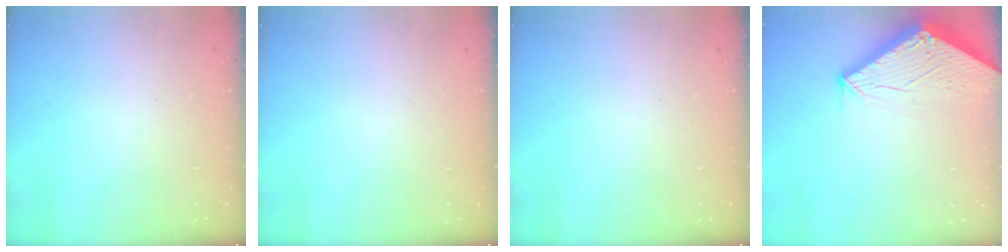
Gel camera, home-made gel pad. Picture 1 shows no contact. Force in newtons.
{"total": 0.0}
{"total": 0.0}
{"total": 2.9, "press": 2.9, "slide": 0.1}